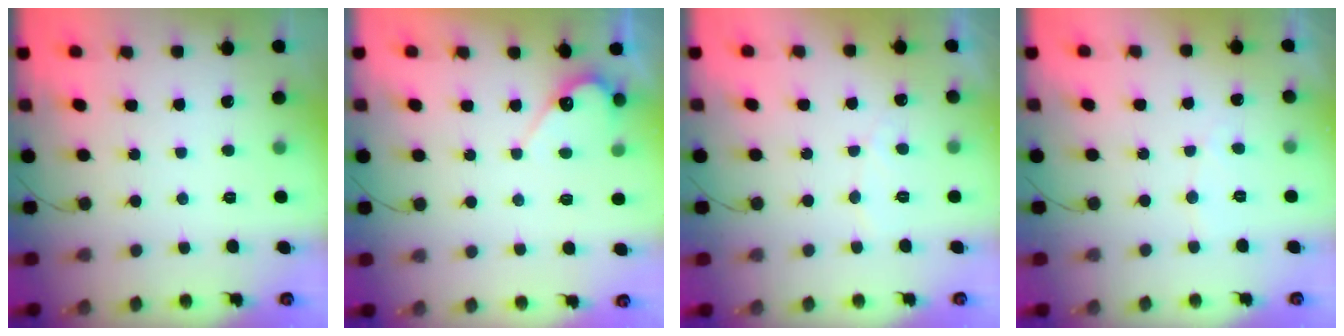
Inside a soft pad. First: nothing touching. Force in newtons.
{"total": 5.6, "press": 5.6, "slide": 0.5}
{"total": 4.2, "press": 4.2, "slide": 0.2}
{"total": 2.6, "press": 2.6, "slide": 0.2}